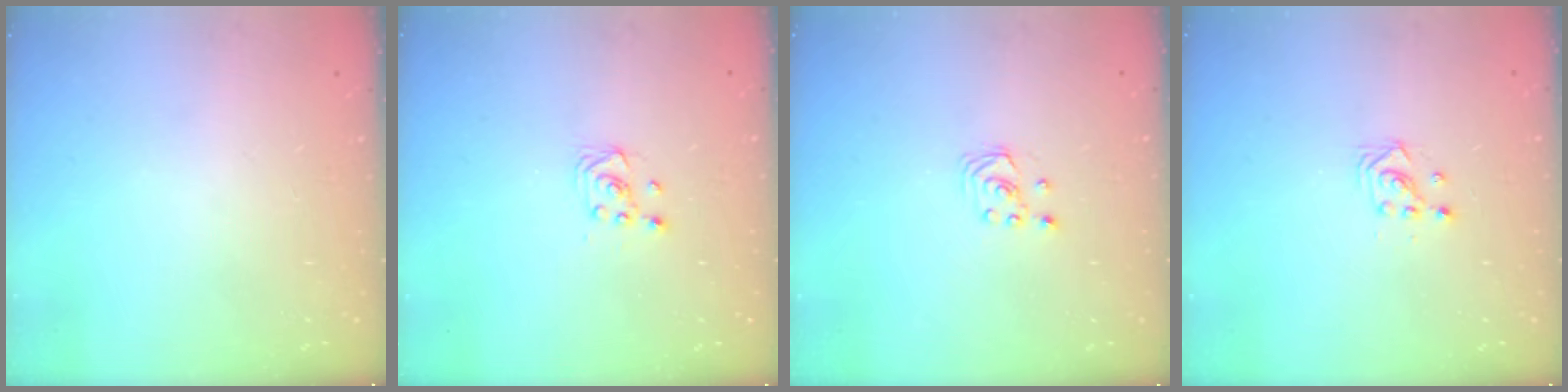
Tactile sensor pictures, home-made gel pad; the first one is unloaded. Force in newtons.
{"total": 2.6, "press": 2.4, "slide": 1.0}
{"total": 1.8, "press": 1.8, "slide": 0.2}
{"total": 2.9, "press": 2.9, "slide": 0.3}